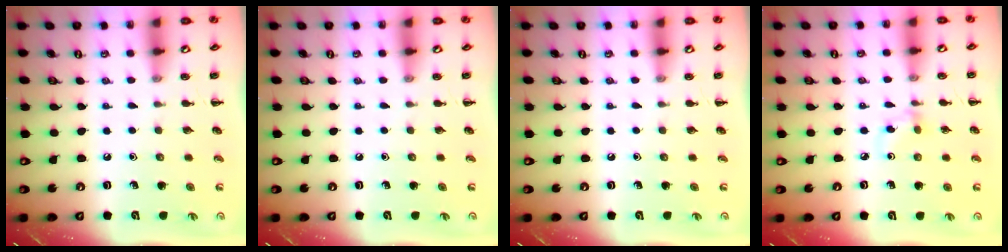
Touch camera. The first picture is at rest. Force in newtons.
{"total": 0.0}
{"total": 0.0}
{"total": 3.9, "press": 3.6, "slide": 1.5}